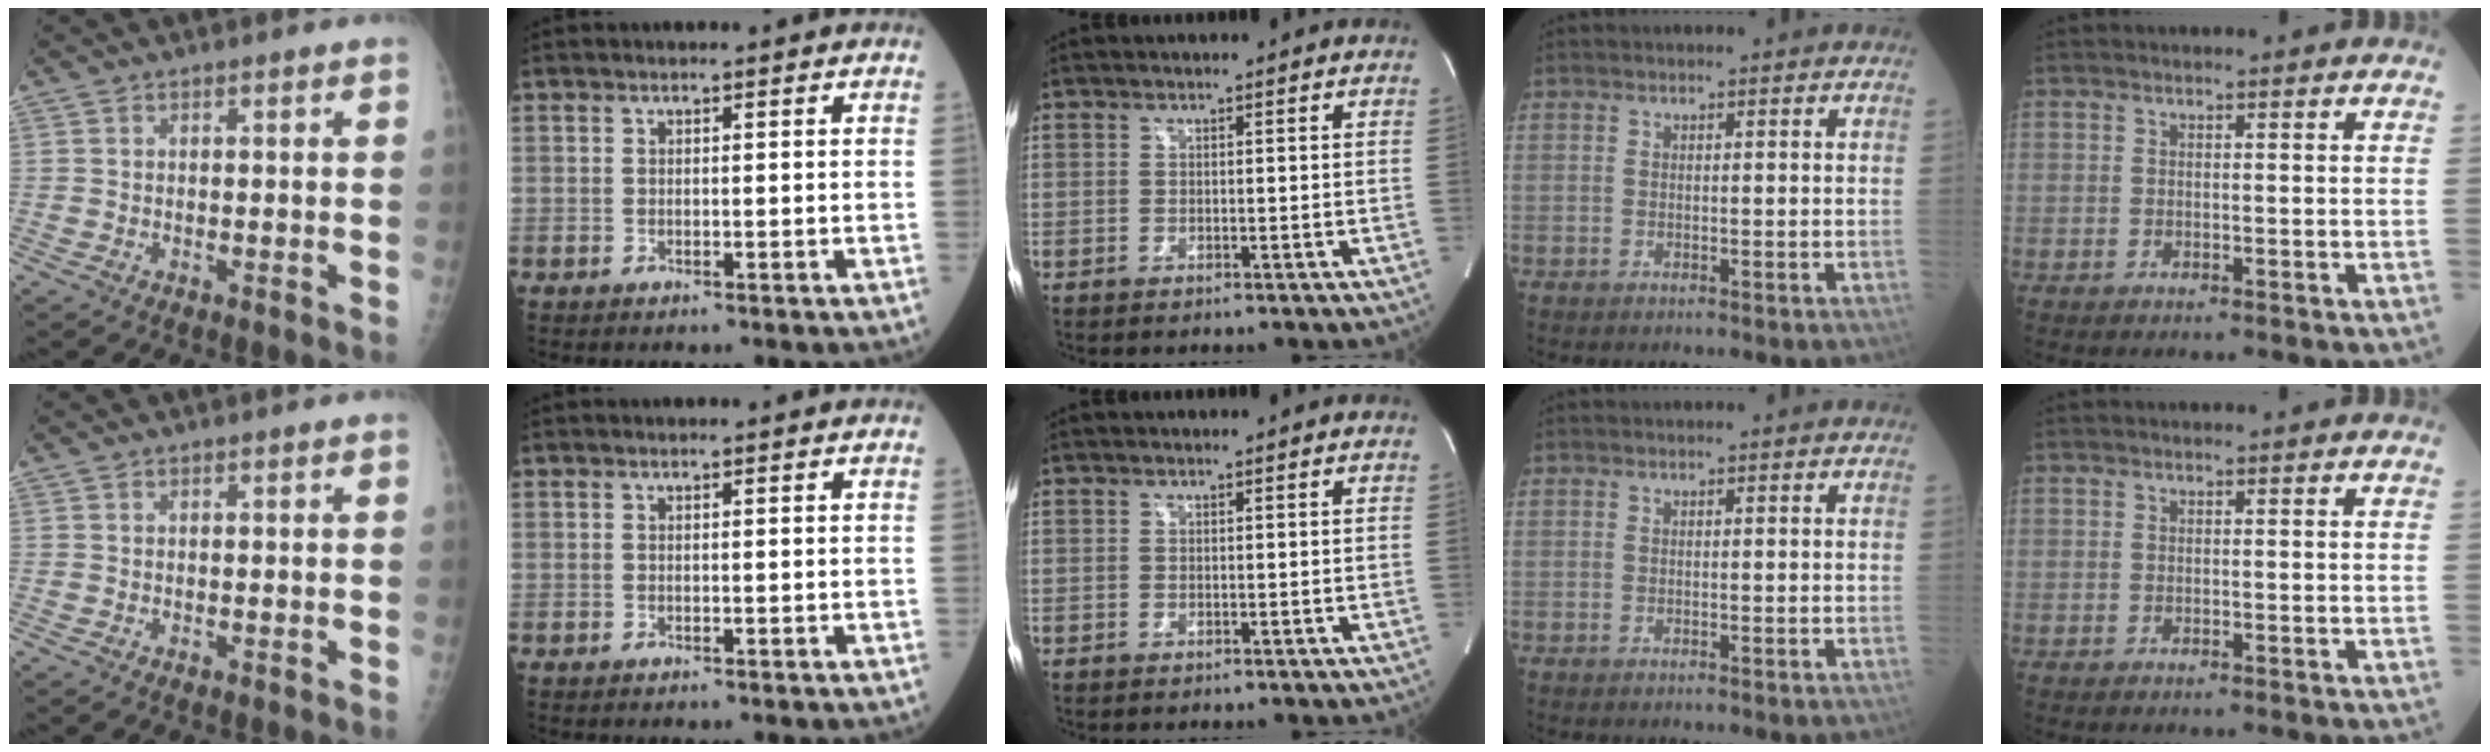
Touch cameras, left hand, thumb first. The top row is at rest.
{}